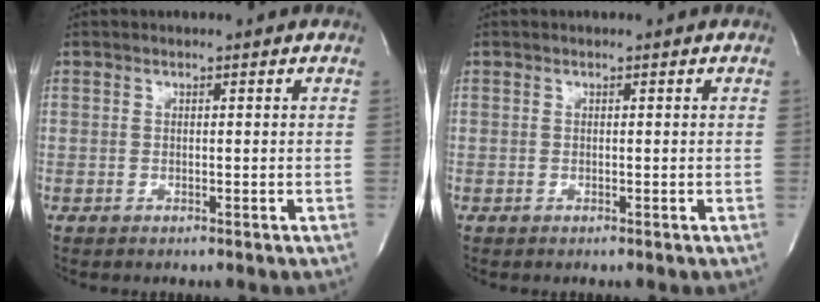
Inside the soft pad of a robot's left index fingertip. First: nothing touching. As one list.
[{"total": 0.0}]